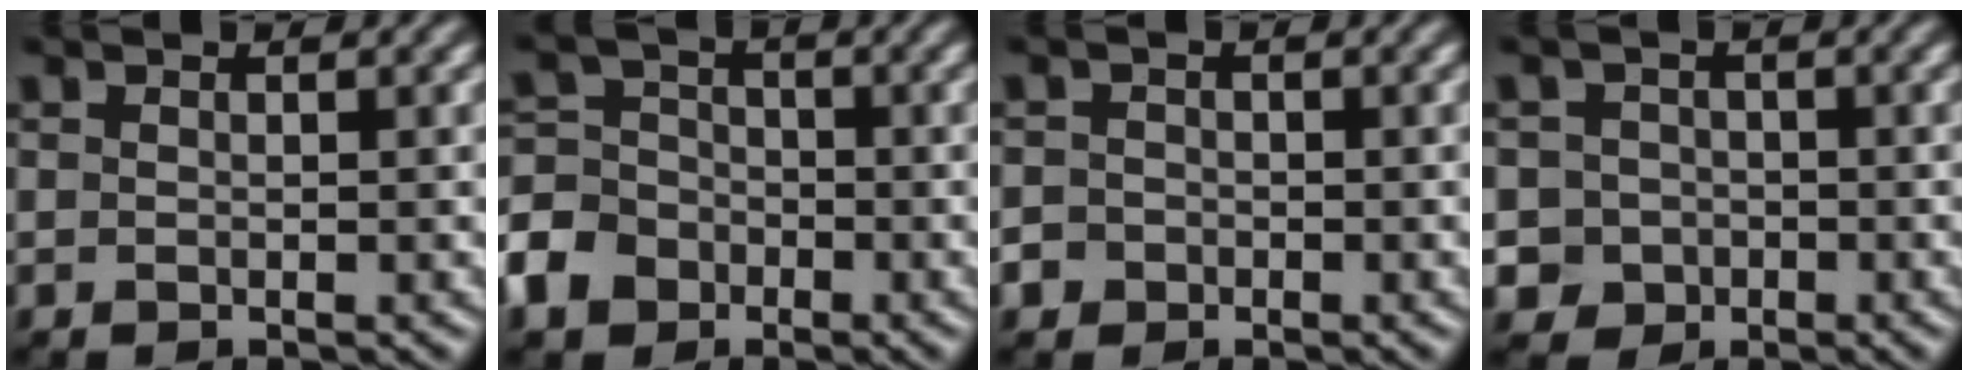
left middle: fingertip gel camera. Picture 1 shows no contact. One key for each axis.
{"total": 6.5, "fx": -3.7, "fy": 4.9, "fz": 2.1, "tx": -0.039, "ty": -0.011, "tz": -0.083}
{"total": 2.4, "fx": -1.1, "fy": 2.1, "fz": 0.5, "tx": 0.001, "ty": 0.005, "tz": -0.028}
{"total": 3.9, "fx": -1.0, "fy": 3.8, "fz": 0.6, "tx": 0.011, "ty": 0.007, "tz": -0.037}